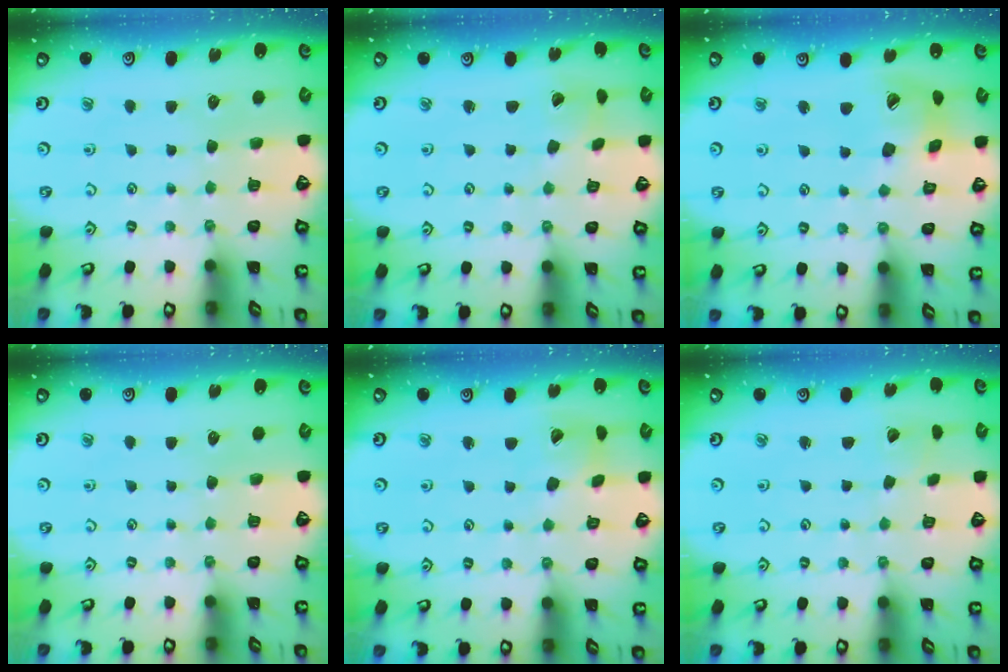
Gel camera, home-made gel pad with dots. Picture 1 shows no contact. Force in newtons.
{"total": 2.9, "press": 2.9, "slide": 0.2}
{"total": 12.6, "press": 12.5, "slide": 1.6}
{"total": 0.0}
{"total": 7.0, "press": 7.0, "slide": 1.0}
{"total": 2.1, "press": 2.1, "slide": 0.2}